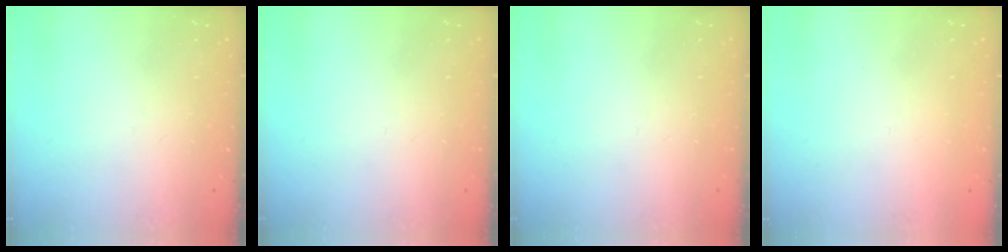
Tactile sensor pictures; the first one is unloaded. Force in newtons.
{"total": 0.0}
{"total": 0.0}
{"total": 0.9, "press": 0.8, "slide": 0.3}